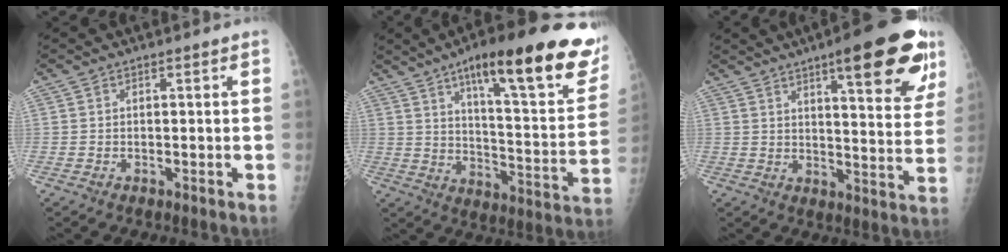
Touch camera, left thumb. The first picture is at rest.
{"total": 27.0, "force": [15.6, 6.3, 21.2], "torque": [-0.266, -0.048, 0.224]}
{"total": 20.7, "force": [11.6, 5.1, 16.3], "torque": [-0.187, -0.042, 0.151]}